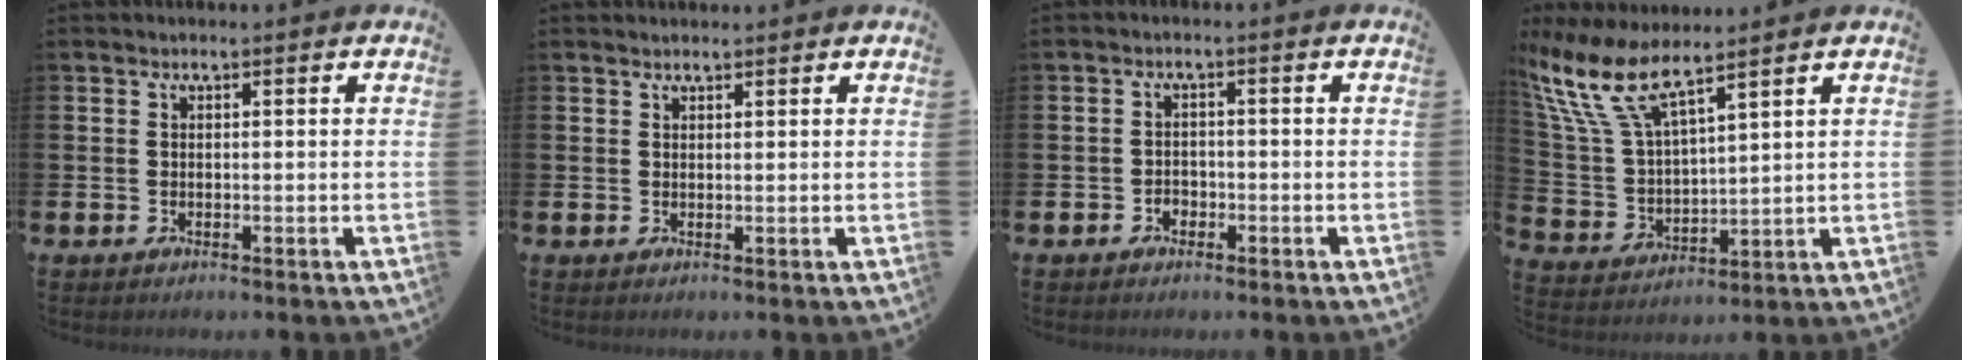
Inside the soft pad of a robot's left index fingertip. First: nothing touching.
{"total": 1.0, "force": [1.0, 0.3, 0.0], "torque": [0.013, -0.003, 0.015]}
{"total": 1.5, "force": [-0.9, 1.2, 0.3], "torque": [-0.003, -0.002, -0.022]}
{"total": 9.5, "force": [7.8, 2.2, 5.0], "torque": [-0.135, -0.025, 0.140]}